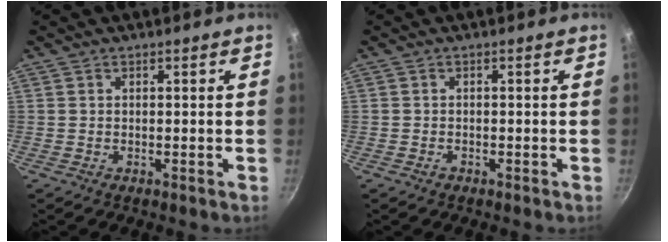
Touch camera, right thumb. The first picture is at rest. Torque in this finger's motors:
{"motor_torque": [-0.16, -0.01, -0.08, 0.20, 0.03]}